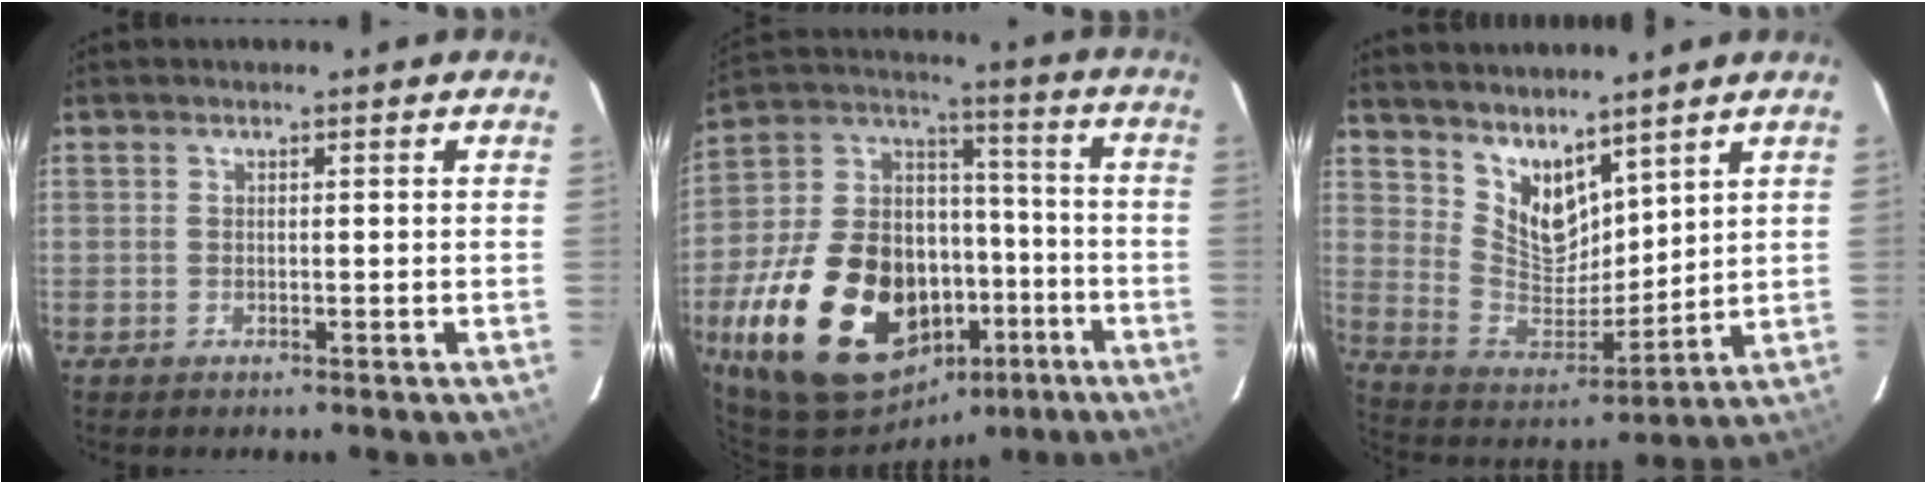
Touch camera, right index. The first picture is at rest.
{"total": 29.1, "force": [-13.5, 17.2, 19.2], "torque": [-0.388, 0.015, -0.196]}
{"total": 11.1, "force": [8.4, 5.3, 5.1], "torque": [-0.094, -0.006, 0.175]}